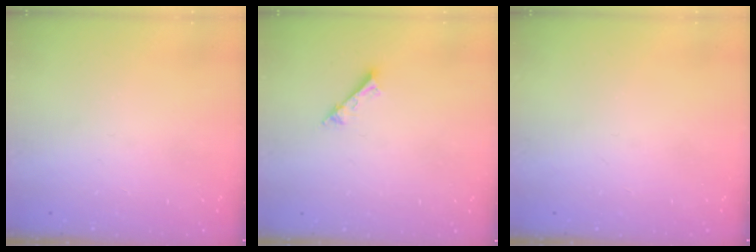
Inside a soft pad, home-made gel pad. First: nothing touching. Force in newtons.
{"total": 2.2, "press": 2.1, "slide": 0.4}
{"total": 0.0}